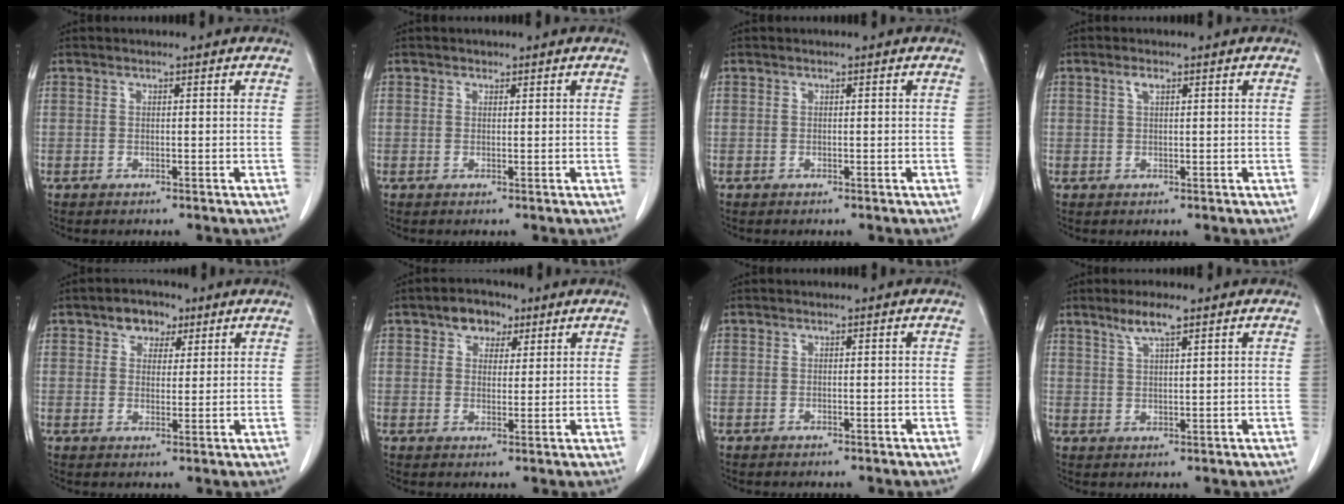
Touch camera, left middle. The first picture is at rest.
{"total": 0.7, "force": [0.5, 0.5, 0.1], "torque": [0.001, -0.003, 0.005]}
{"total": 0.0}
{"total": 1.3, "force": [0.7, 0.4, 1.0], "torque": [-0.020, 0.003, 0.012]}
{"total": 4.5, "force": [2.6, 3.1, 2.0], "torque": [-0.028, 0.013, 0.043]}
{"total": 4.7, "force": [2.7, 3.1, 2.1], "torque": [-0.032, 0.015, 0.045]}
{"total": 0.0}
{"total": 4.1, "force": [2.9, 0.4, 2.9], "torque": [-0.061, 0.002, 0.057]}